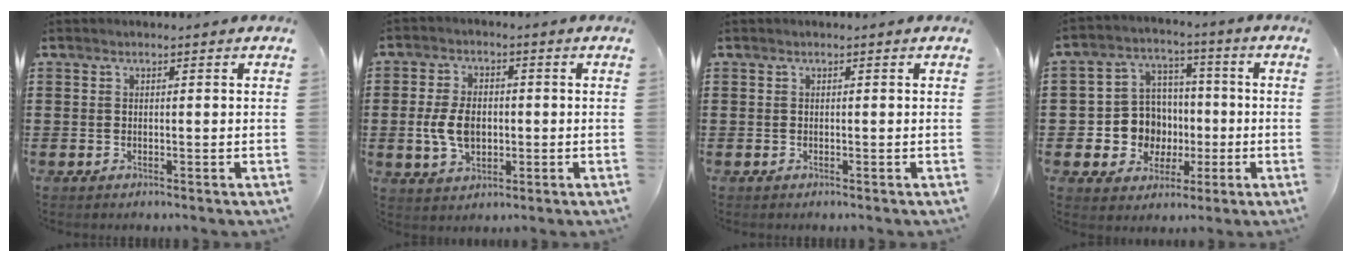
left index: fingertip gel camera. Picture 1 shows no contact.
{"total": 6.6, "force": [-0.5, 4.2, 5.0], "torque": [-0.122, 0.003, -0.016]}
{"total": 0.0}
{"total": 9.1, "force": [-0.5, 8.7, 2.5], "torque": [-0.086, 0.011, 0.000]}